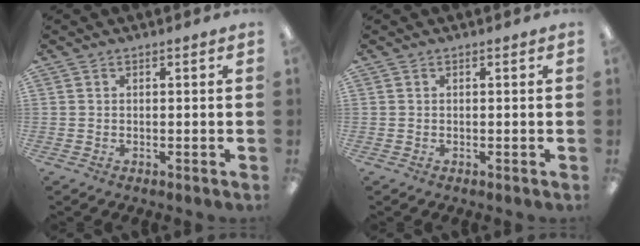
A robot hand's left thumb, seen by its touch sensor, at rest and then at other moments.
{"total": 0.0}